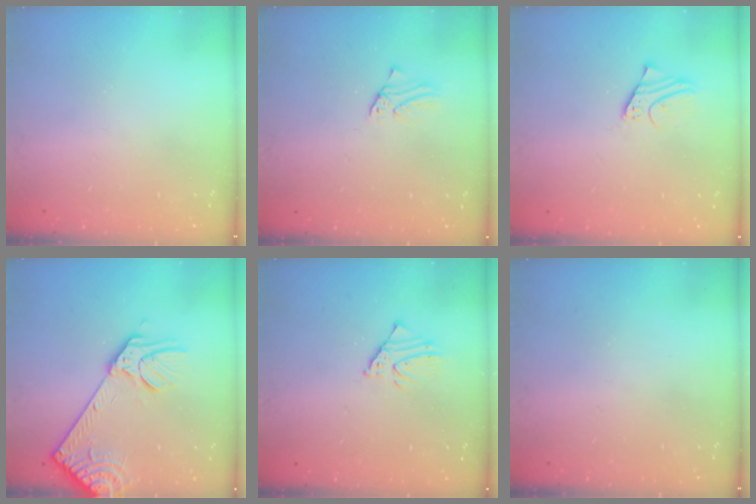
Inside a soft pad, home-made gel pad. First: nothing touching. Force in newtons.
{"total": 1.1, "press": 1.1, "slide": 0.2}
{"total": 1.7, "press": 1.6, "slide": 0.1}
{"total": 15.3, "press": 14.9, "slide": 3.5}
{"total": 1.7, "press": 1.7, "slide": 0.0}
{"total": 0.0}